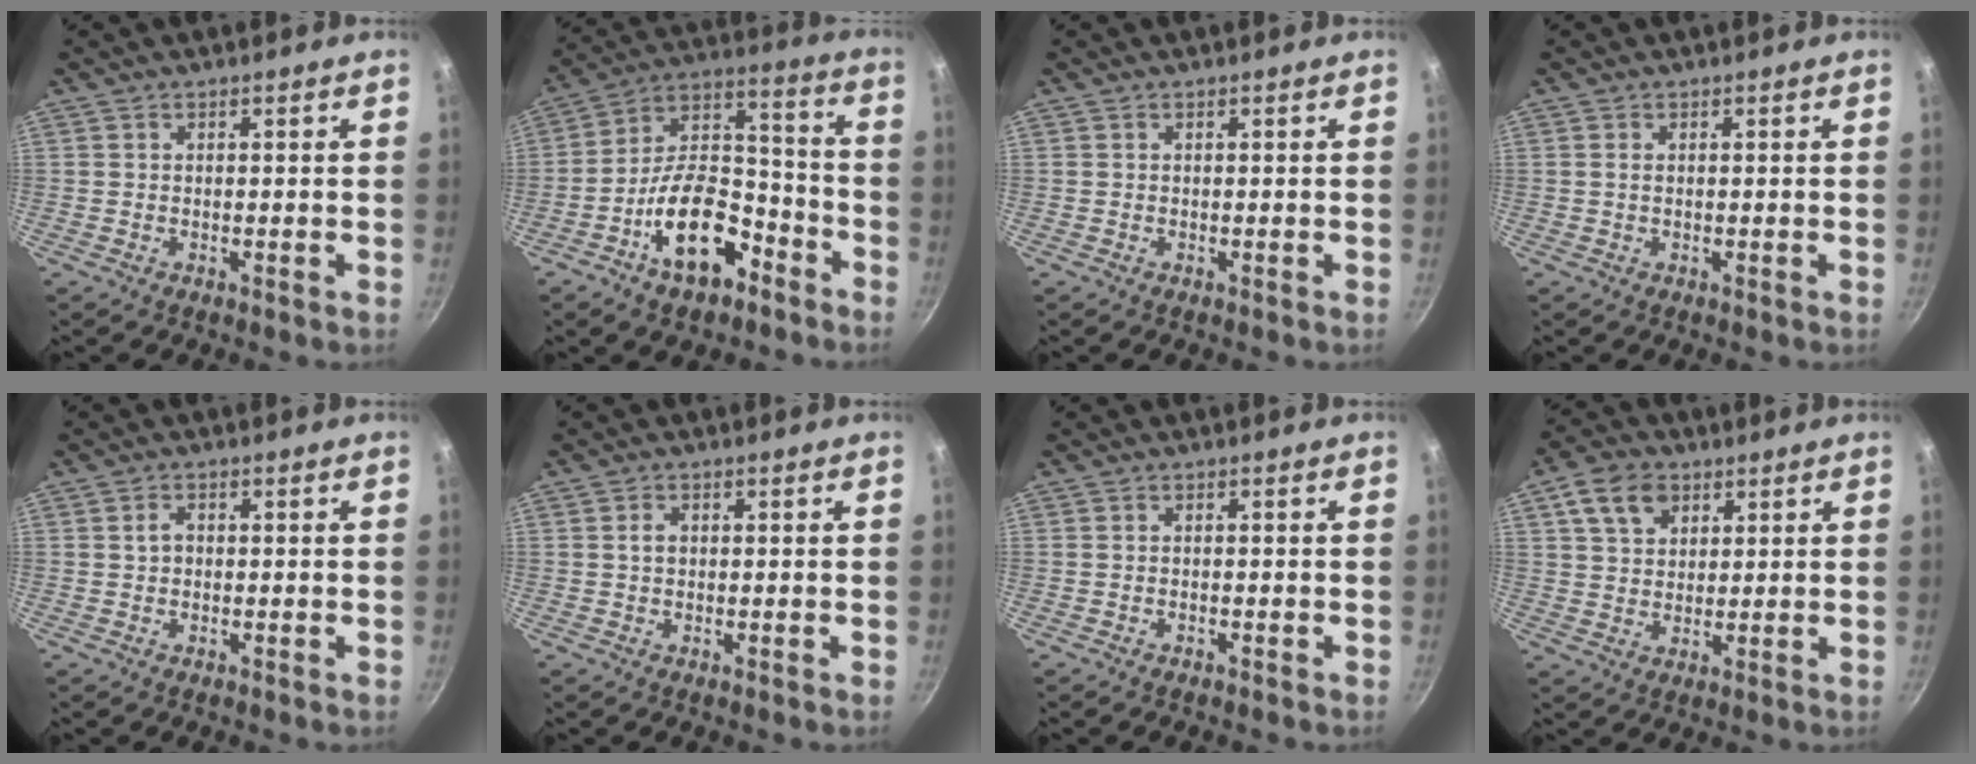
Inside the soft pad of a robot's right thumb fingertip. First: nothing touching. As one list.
[{"total": 16.9, "force": [-8.6, 9.0, 11.4], "torque": [-0.157, 0.083, -0.148]}, {"total": 0.0}, {"total": 0.7, "force": [0.1, 0.3, 0.6], "torque": [-0.013, 0.000, 0.001]}, {"total": 1.8, "force": [0.1, 1.4, 1.1], "torque": [-0.014, 0.008, 0.001]}, {"total": 1.7, "force": [0.2, 1.3, 1.1], "torque": [-0.017, 0.006, 0.003]}, {"total": 0.5, "force": [-0.4, 0.2, 0.3], "torque": [-0.009, 0.004, -0.008]}, {"total": 8.1, "force": [3.7, 5.8, 4.3], "torque": [-0.058, 0.002, 0.064]}]